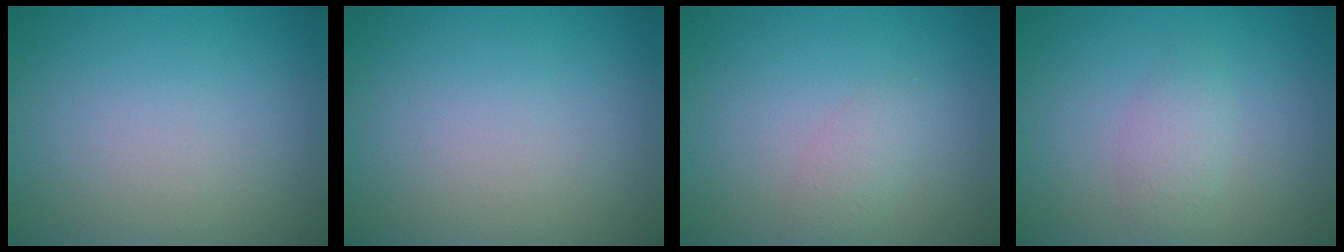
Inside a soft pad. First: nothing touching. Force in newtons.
{"total": 0.0}
{"total": 1.5, "press": 1.5, "slide": 0.1}
{"total": 1.8, "press": 1.8, "slide": 0.1}